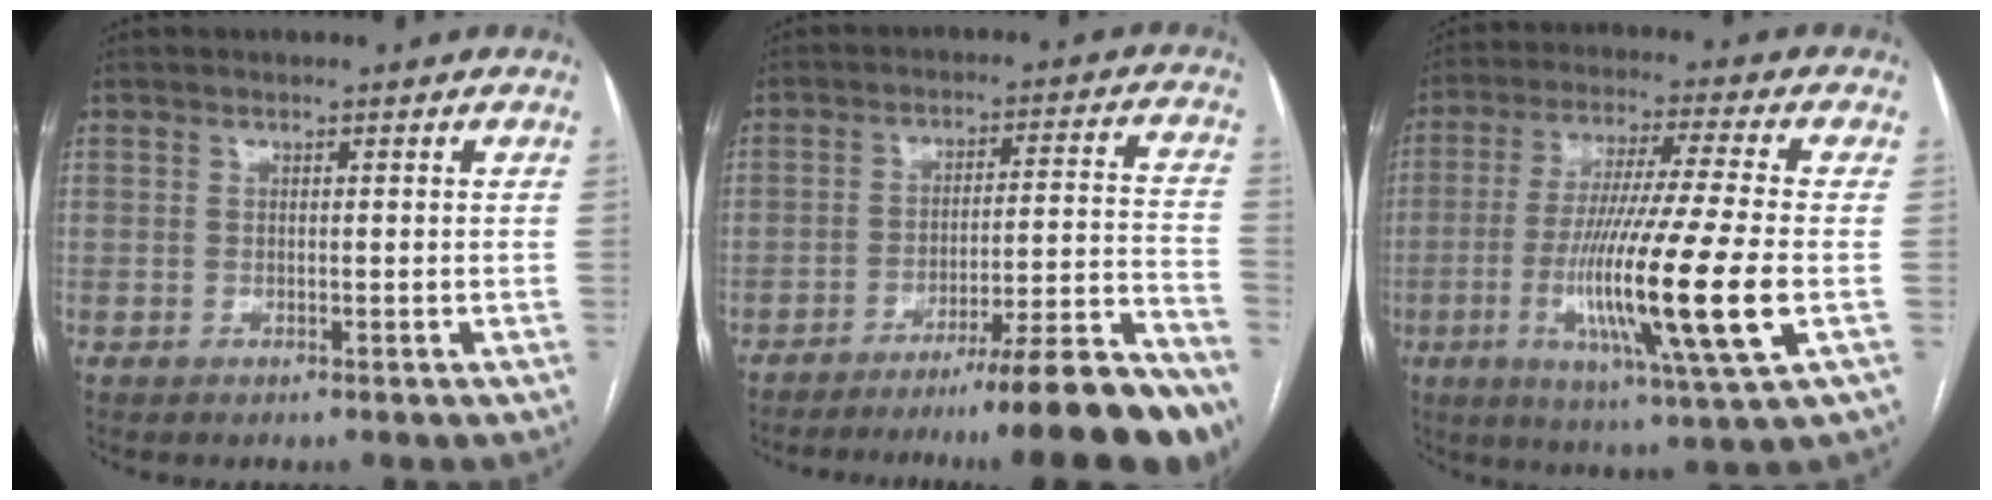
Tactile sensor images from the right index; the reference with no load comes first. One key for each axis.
{"total": 18.9, "fx": -16.0, "fy": -0.9, "fz": 10.0, "tx": -0.081, "ty": 0.013, "tz": -0.233}
{"total": 17.9, "fx": -4.0, "fy": -0.6, "fz": 17.5, "tx": -0.333, "ty": -0.027, "tz": -0.076}